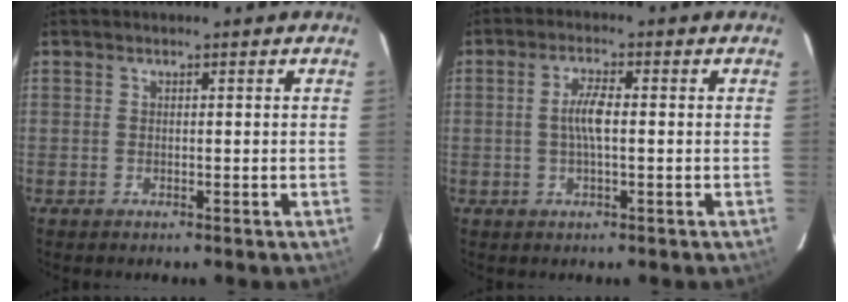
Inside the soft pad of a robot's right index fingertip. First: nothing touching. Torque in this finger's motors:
{"motor_torque": [0.86, 0.06, 0.37, 0.12]}